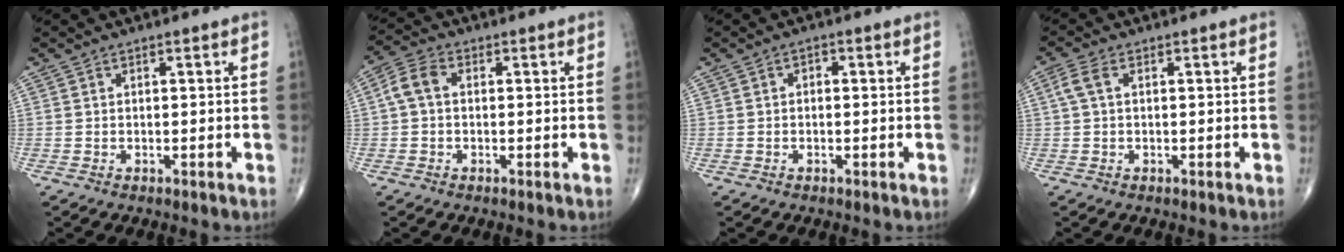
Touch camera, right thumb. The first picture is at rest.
{"total": 4.7, "force": [0.3, 3.2, 3.4], "torque": [-0.066, 0.016, -0.002]}
{"total": 1.4, "force": [0.1, 0.9, 1.0], "torque": [-0.007, 0.005, -0.005]}
{"total": 3.1, "force": [0.7, 1.7, 2.4], "torque": [-0.065, 0.016, 0.014]}